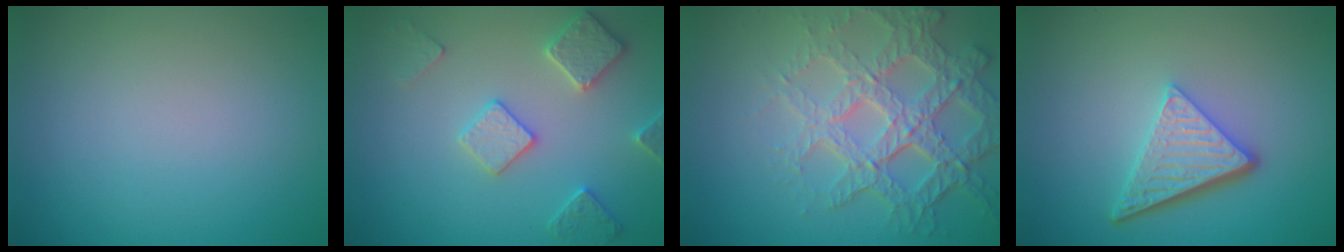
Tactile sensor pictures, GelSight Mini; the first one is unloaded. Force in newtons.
{"total": 3.3, "press": 3.2, "slide": 0.8}
{"total": 6.9, "press": 5.0, "slide": 4.8}
{"total": 4.7, "press": 3.5, "slide": 3.2}